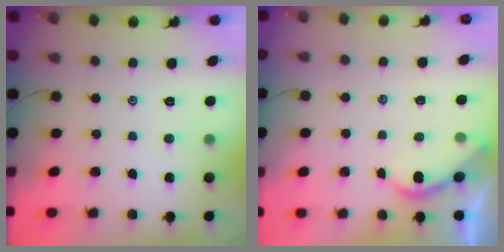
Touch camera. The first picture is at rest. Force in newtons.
{"total": 1.5, "press": 1.5, "slide": 0.2}